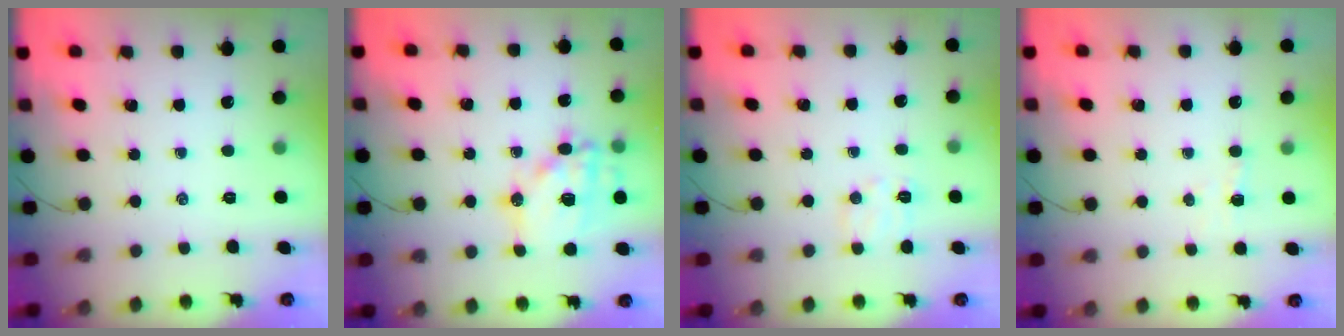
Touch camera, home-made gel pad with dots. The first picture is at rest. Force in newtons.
{"total": 15.5, "press": 15.2, "slide": 2.9}
{"total": 6.9, "press": 6.9, "slide": 1.0}
{"total": 3.0, "press": 2.9, "slide": 0.7}